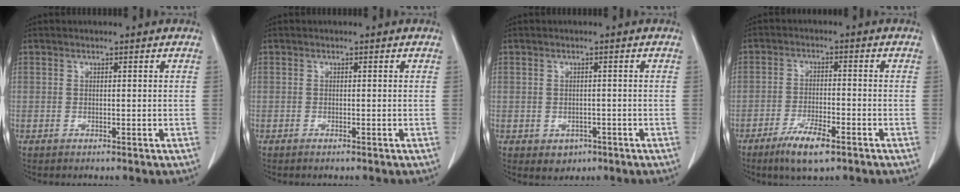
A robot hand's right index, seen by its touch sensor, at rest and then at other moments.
{"total": 0.5, "force": [-0.4, -0.2, 0.3], "torque": [-0.008, -0.001, -0.009]}
{"total": 2.3, "force": [-1.1, 1.8, 0.8], "torque": [-0.006, 0.003, -0.006]}
{"total": 6.6, "force": [-4.2, 1.2, 4.9], "torque": [-0.094, -0.009, -0.073]}